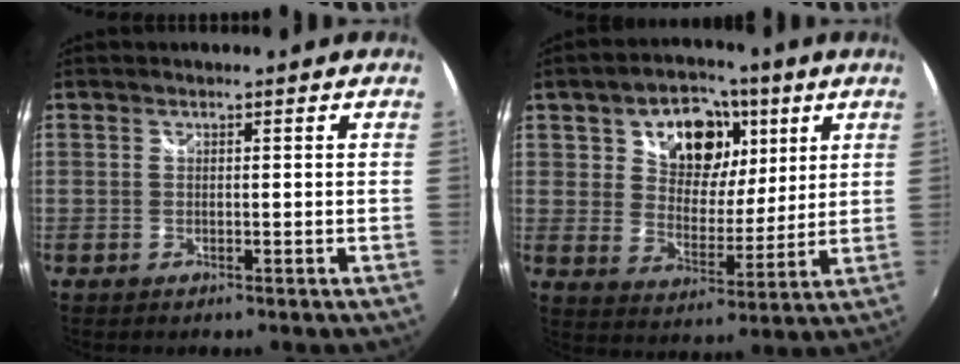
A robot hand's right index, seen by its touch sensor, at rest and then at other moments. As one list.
[{"total": 14.8, "force": [6.2, 10.3, 8.8], "torque": [-0.161, 0.020, 0.104]}]